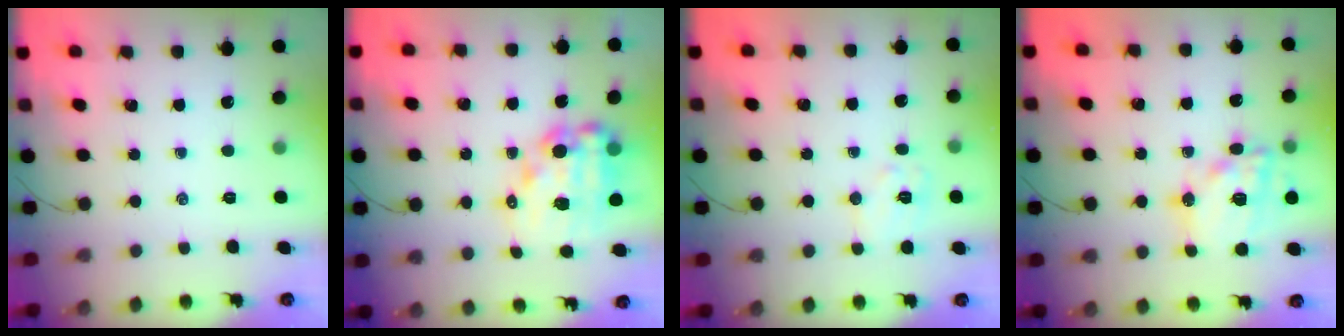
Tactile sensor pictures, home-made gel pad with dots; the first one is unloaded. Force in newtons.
{"total": 13.6, "press": 13.2, "slide": 3.3}
{"total": 7.8, "press": 7.8, "slide": 0.6}
{"total": 17.7, "press": 17.3, "slide": 3.9}